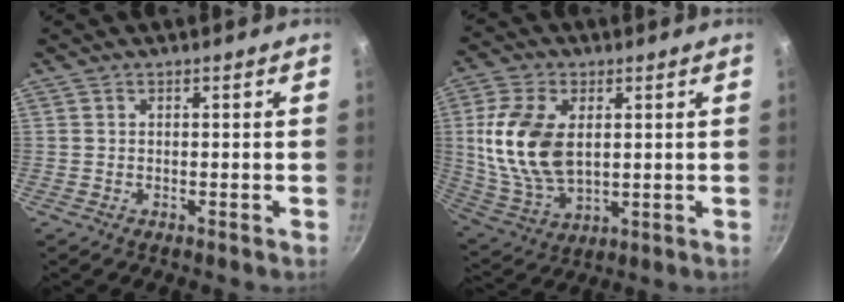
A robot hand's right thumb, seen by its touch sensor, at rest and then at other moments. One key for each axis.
{"total": 15.4, "fx": 2.4, "fy": 9.3, "fz": 12.1, "tx": -0.225, "ty": -0.014, "tz": 0.057}